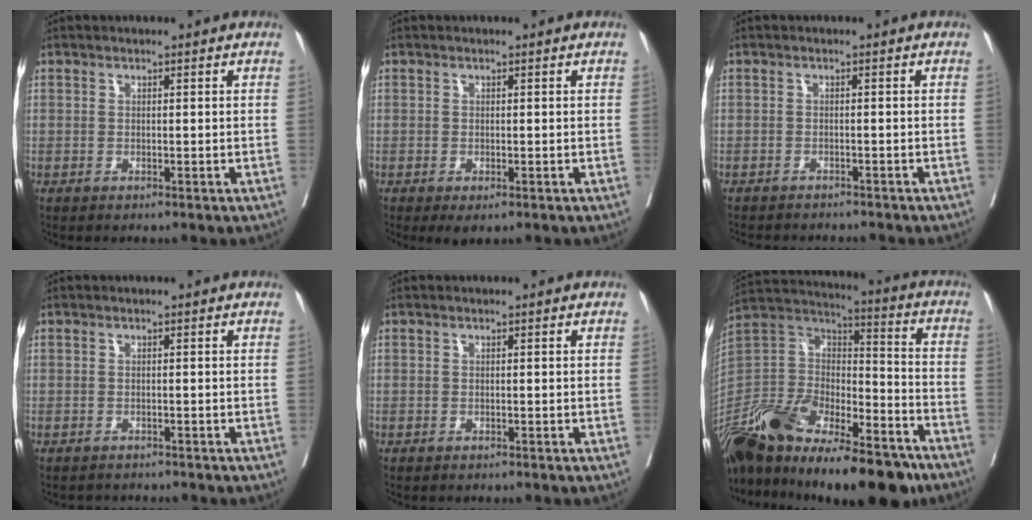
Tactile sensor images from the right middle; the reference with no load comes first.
{"total": 2.1, "force": [-1.1, 0.8, 1.5], "torque": [-0.015, -0.005, -0.009]}
{"total": 6.7, "force": [-6.3, 1.3, 1.8], "torque": [-0.018, -0.007, -0.082]}
{"total": 2.2, "force": [-2.1, 0.6, 0.0], "torque": [0.000, -0.004, -0.032]}
{"total": 0.0}
{"total": 31.0, "force": [-22.3, 10.8, 18.5], "torque": [-0.351, -0.023, -0.376]}